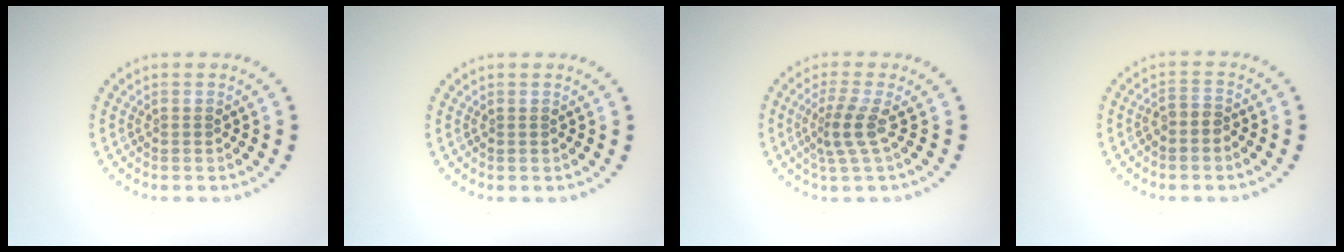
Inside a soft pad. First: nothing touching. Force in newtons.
{"total": 0.0}
{"total": 2.6, "press": 1.8, "slide": 1.8}
{"total": 1.5, "press": 1.2, "slide": 0.9}